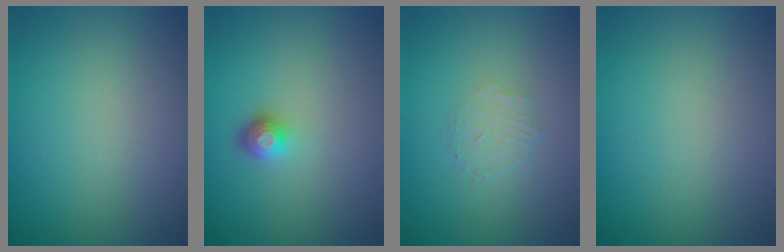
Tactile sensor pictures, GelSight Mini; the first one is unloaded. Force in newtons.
{"total": 1.8, "press": 1.3, "slide": 1.2}
{"total": 1.8, "press": 1.7, "slide": 0.4}
{"total": 0.0}